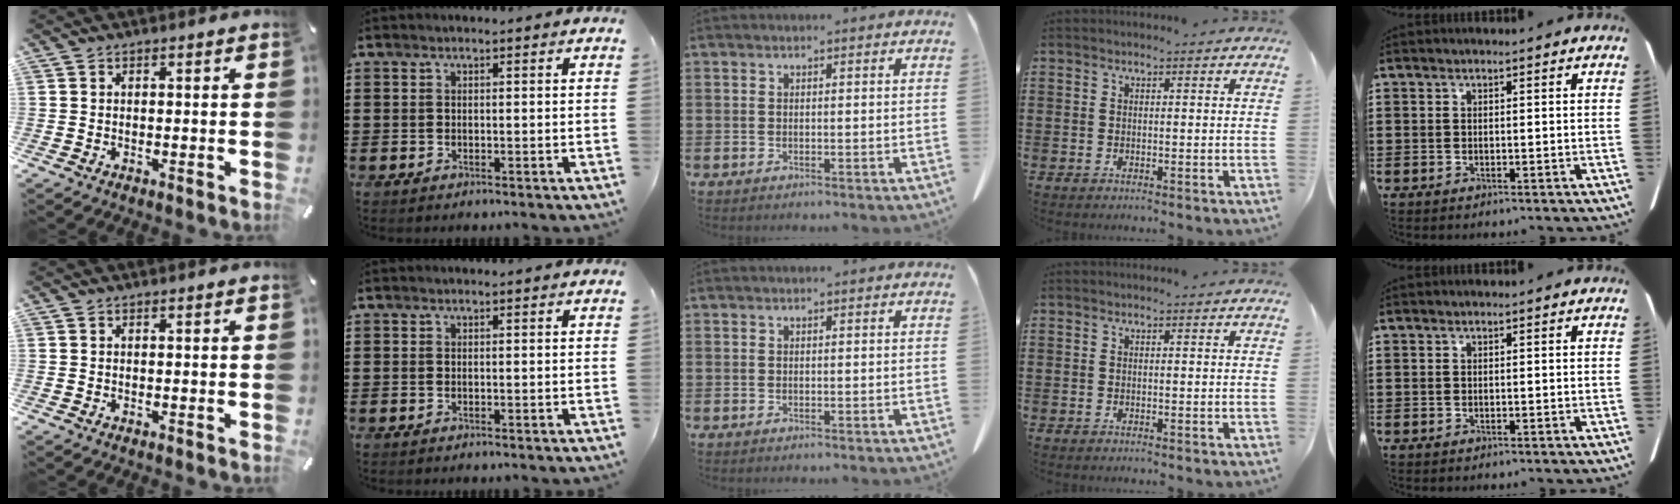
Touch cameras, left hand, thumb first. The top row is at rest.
{}